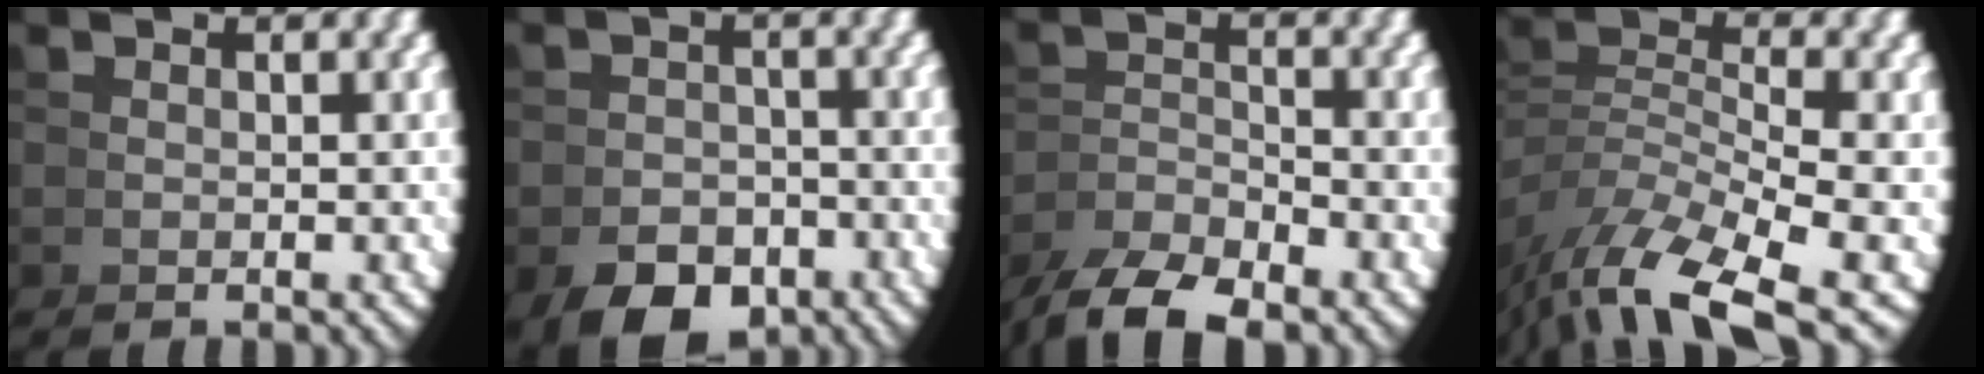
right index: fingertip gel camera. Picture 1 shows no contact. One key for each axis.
{"total": 4.5, "fx": -3.7, "fy": 2.1, "fz": 1.5, "tx": -0.001, "ty": -0.013, "tz": -0.057}
{"total": 4.4, "fx": -3.7, "fy": 1.3, "fz": 2.0, "tx": -0.028, "ty": -0.011, "tz": -0.055}
{"total": 5.8, "fx": -3.2, "fy": 2.2, "fz": 4.4, "tx": -0.089, "ty": -0.033, "tz": -0.032}